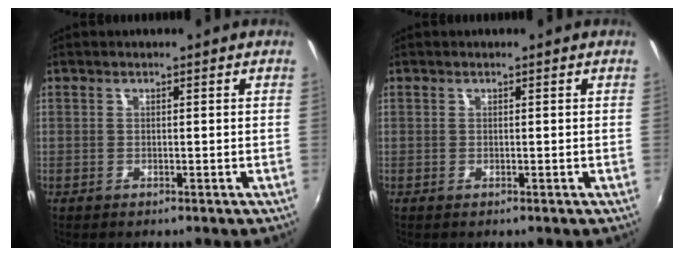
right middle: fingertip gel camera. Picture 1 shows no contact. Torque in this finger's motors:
{"motor_torque": [-0.15, -0.04, 0.00, 0.00]}